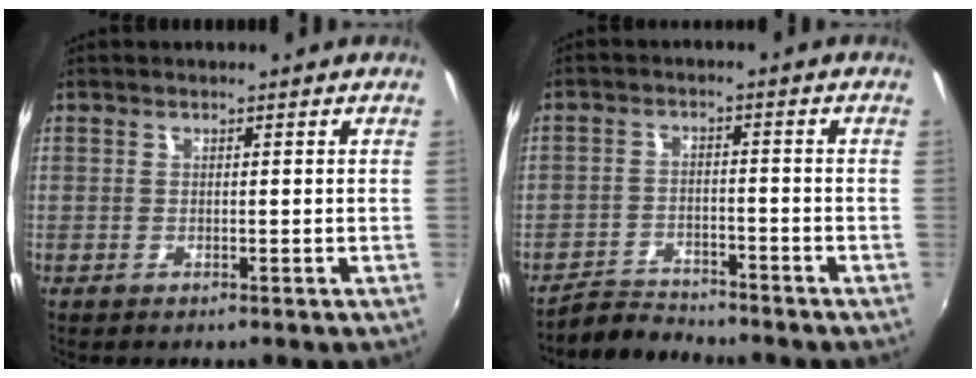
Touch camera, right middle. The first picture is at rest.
{"total": 5.6, "force": [-5.4, 1.3, 0.3], "torque": [-0.024, 0.005, -0.095]}